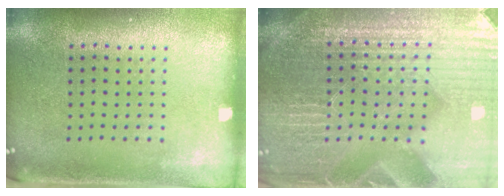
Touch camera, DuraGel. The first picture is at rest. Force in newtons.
{"total": 5.7, "press": 5.2, "slide": 2.3}